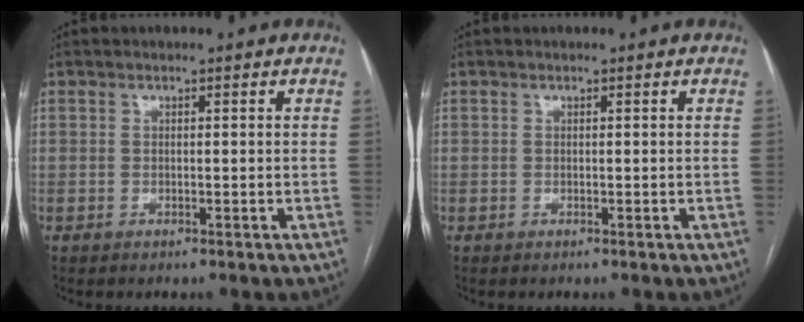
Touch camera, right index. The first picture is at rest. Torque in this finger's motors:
{"motor_torque": [0.00, 0.00, 0.00, 0.00]}